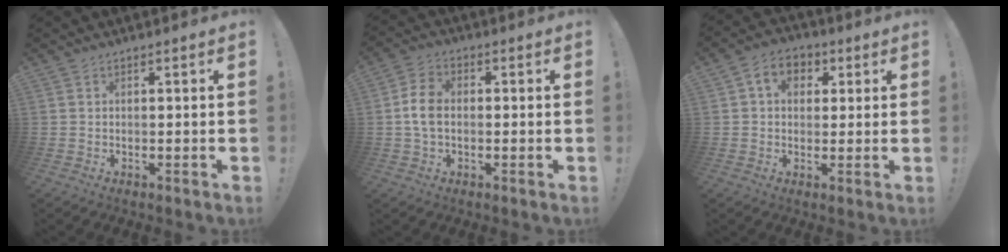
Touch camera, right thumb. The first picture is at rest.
{"total": 7.4, "force": [-0.6, 4.9, 5.5], "torque": [-0.109, 0.011, -0.010]}
{"total": 7.2, "force": [1.9, 5.7, 4.1], "torque": [-0.056, 0.001, 0.035]}